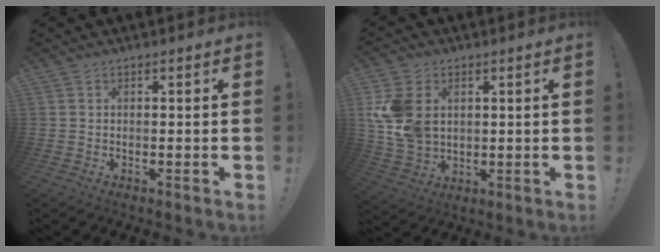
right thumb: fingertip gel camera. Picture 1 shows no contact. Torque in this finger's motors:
{"motor_torque": [0.31, 0.32, 0.05, 0.34, 0.40]}